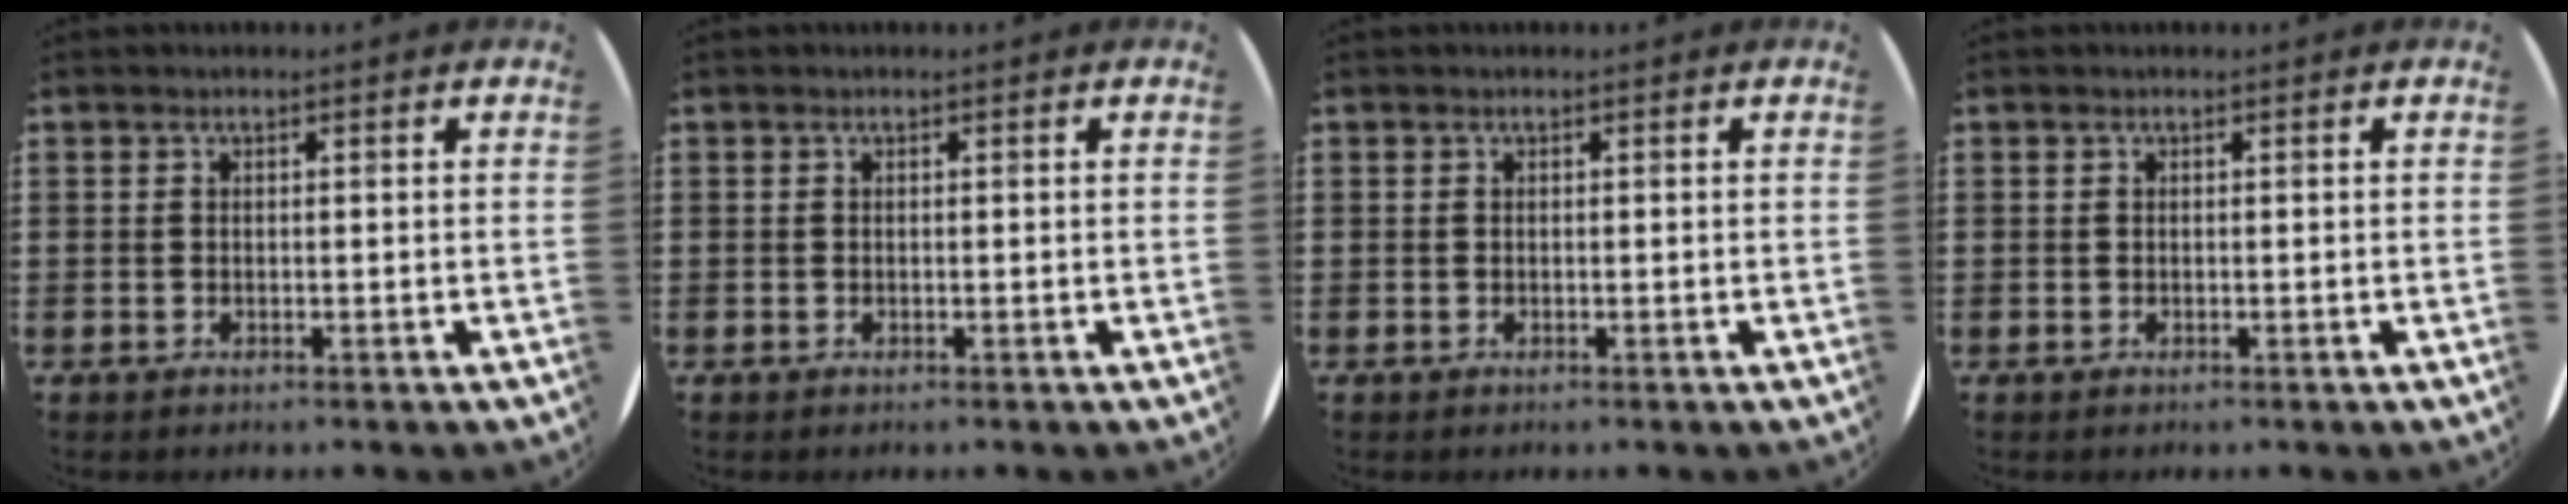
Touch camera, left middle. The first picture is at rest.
{"total": 0.0}
{"total": 0.0}
{"total": 0.0}